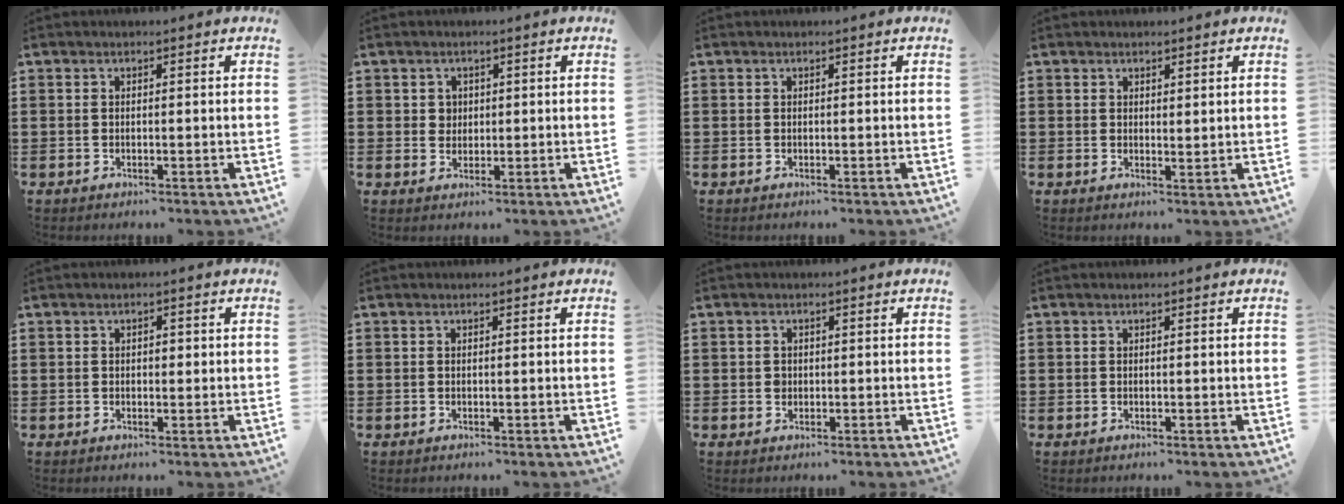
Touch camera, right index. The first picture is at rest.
{"total": 1.8, "force": [0.6, 1.6, 0.5], "torque": [-0.017, 0.007, 0.012]}
{"total": 0.0}
{"total": 1.1, "force": [1.1, 0.2, 0.1], "torque": [-0.003, 0.000, 0.021]}
{"total": 1.0, "force": [0.1, 0.6, 0.8], "torque": [-0.015, 0.005, 0.000]}
{"total": 0.0}
{"total": 1.0, "force": [0.0, 0.9, 0.5], "torque": [-0.012, 0.004, 0.000]}
{"total": 0.0}